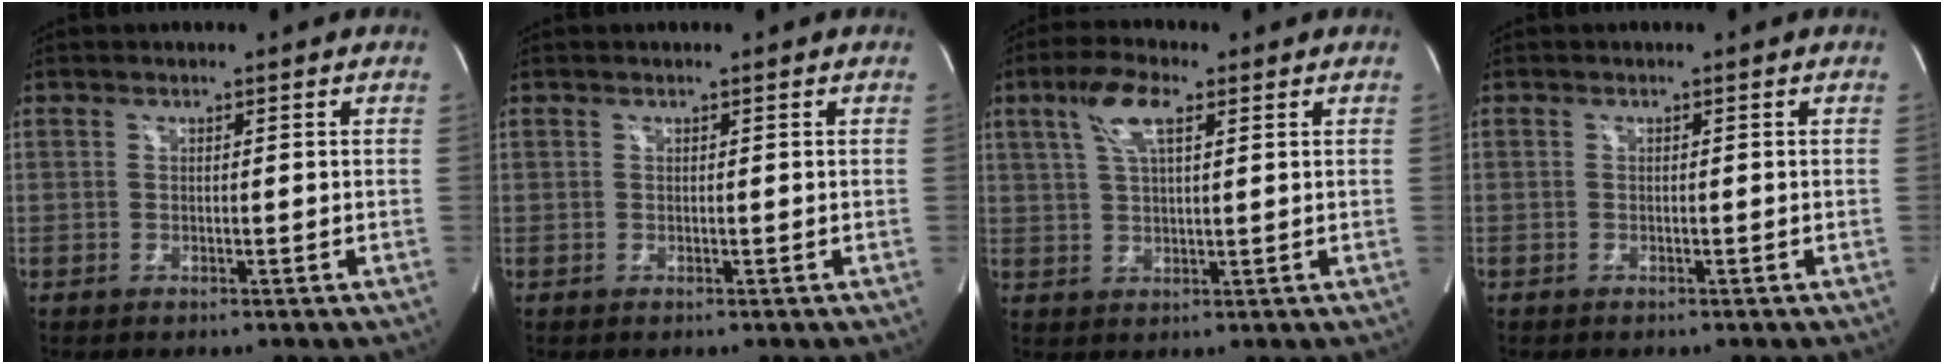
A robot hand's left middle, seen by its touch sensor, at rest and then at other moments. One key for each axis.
{"total": 0.0}
{"total": 6.3, "fx": 2.9, "fy": 1.6, "fz": 5.3, "tx": -0.112, "ty": 0.015, "tz": 0.056}
{"total": 0.0}